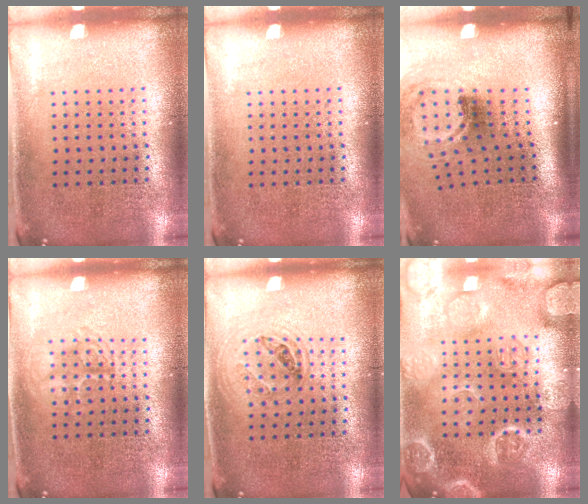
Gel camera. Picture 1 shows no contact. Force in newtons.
{"total": 0.0}
{"total": 1.8, "press": 1.1, "slide": 1.4}
{"total": 1.9, "press": 1.9, "slide": 0.3}
{"total": 1.0, "press": 0.9, "slide": 0.3}
{"total": 3.7, "press": 3.6, "slide": 0.5}